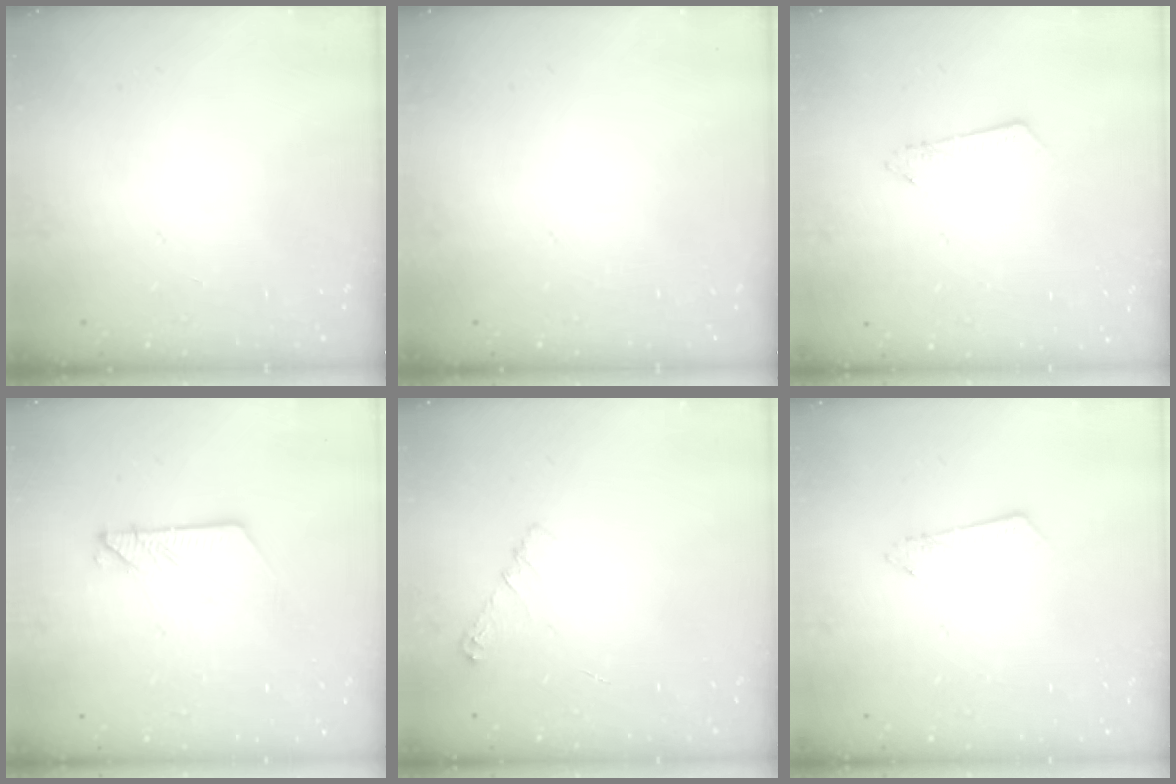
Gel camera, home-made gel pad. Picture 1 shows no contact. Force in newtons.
{"total": 0.0}
{"total": 4.2, "press": 4.2, "slide": 0.2}
{"total": 7.9, "press": 7.8, "slide": 0.4}
{"total": 4.1, "press": 4.1, "slide": 0.6}
{"total": 4.2, "press": 4.2, "slide": 0.2}